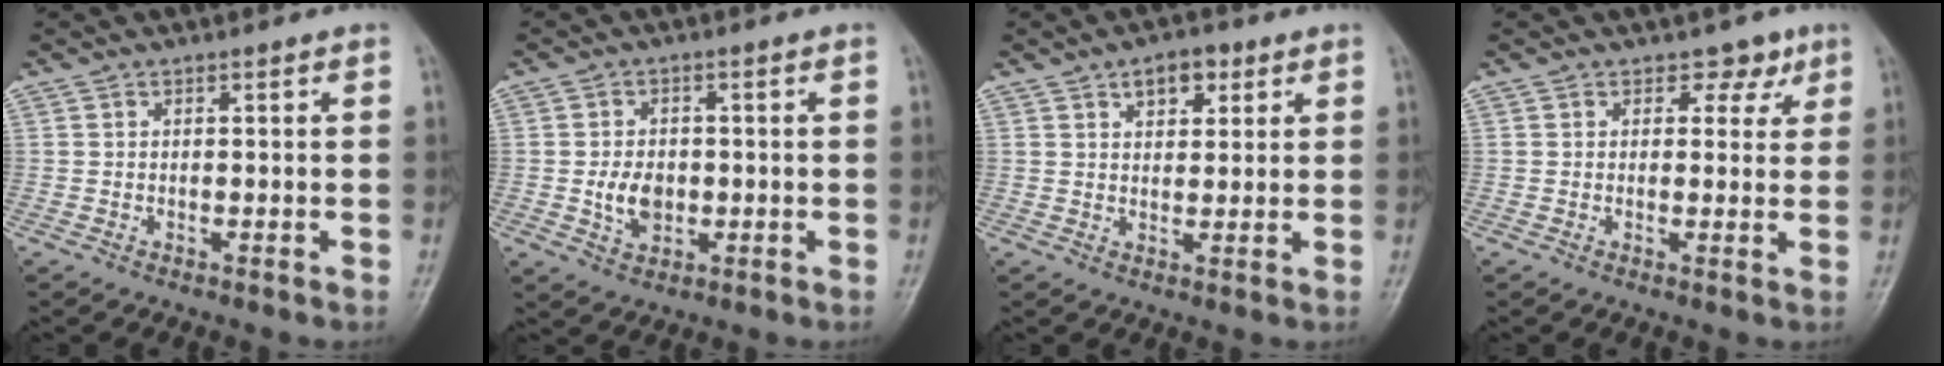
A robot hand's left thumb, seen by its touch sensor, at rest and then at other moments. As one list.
[{"total": 5.6, "force": [-0.8, 4.0, 3.8], "torque": [-0.050, 0.000, -0.009]}, {"total": 5.3, "force": [2.8, 3.1, 3.3], "torque": [-0.024, -0.009, 0.038]}, {"total": 3.3, "force": [2.0, 2.4, 1.1], "torque": [0.014, -0.008, 0.022]}]